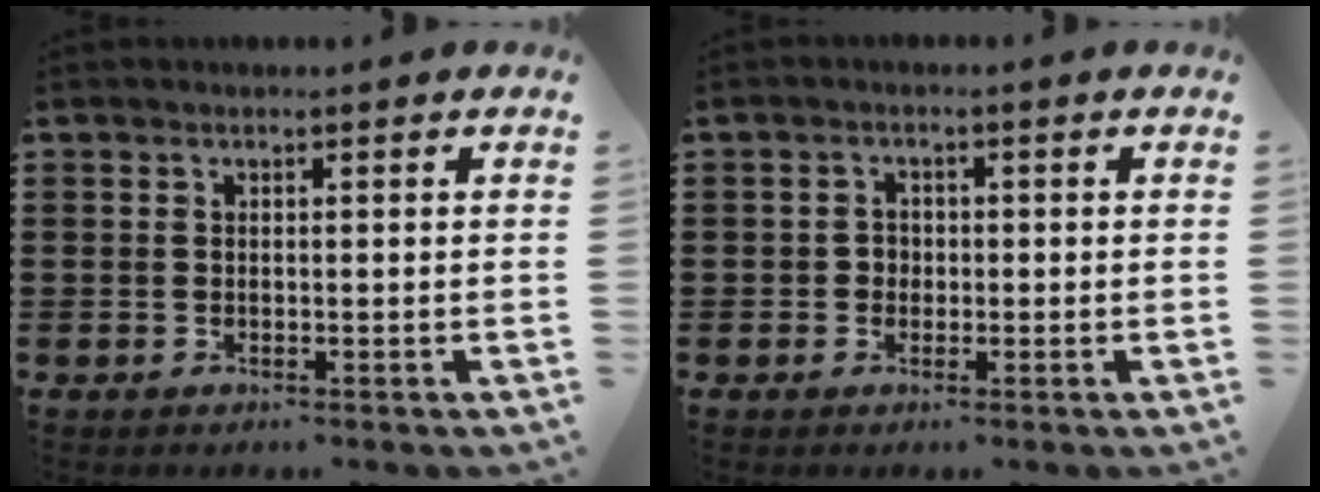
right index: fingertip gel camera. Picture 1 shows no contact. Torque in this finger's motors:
{"motor_torque": [0.21, 0.18, 0.09, 0.03]}